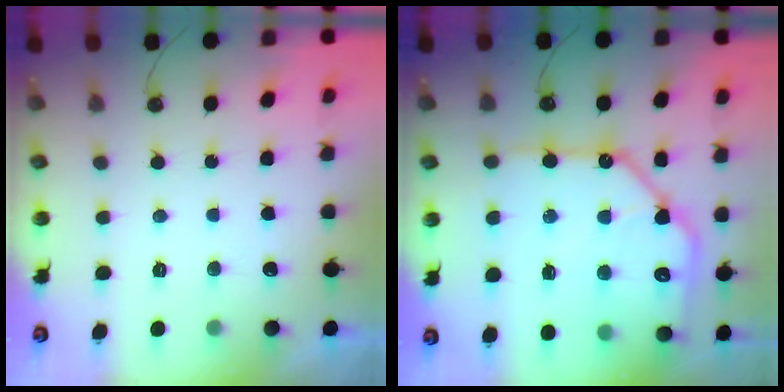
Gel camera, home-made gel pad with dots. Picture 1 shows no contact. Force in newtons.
{"total": 20.9, "press": 20.8, "slide": 2.3}